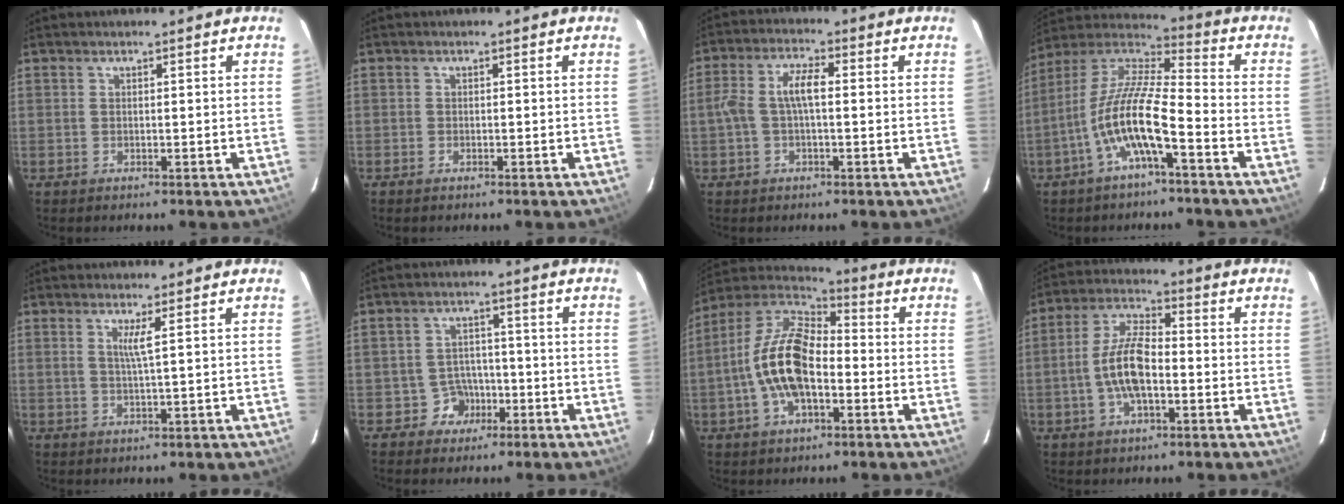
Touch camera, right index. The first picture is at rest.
{"total": 0.8, "force": [-0.8, 0.2, 0.2], "torque": [-0.007, -0.005, -0.017]}
{"total": 5.5, "force": [-0.3, 1.9, 5.2], "torque": [-0.106, 0.019, -0.003]}
{"total": 13.0, "force": [-5.3, 2.4, 11.7], "torque": [-0.228, 0.005, -0.104]}
{"total": 2.1, "force": [0.9, -0.7, 1.8], "torque": [-0.030, -0.004, 0.017]}
{"total": 4.7, "force": [-2.5, 4.0, 0.3], "torque": [-0.013, 0.021, -0.038]}
{"total": 14.6, "force": [-3.2, 7.2, 12.3], "torque": [-0.251, 0.012, -0.063]}
{"total": 9.3, "force": [-2.2, 3.5, 8.3], "torque": [-0.171, 0.012, -0.043]}